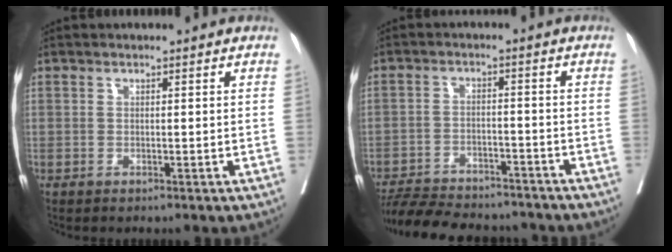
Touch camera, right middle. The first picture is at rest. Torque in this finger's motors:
{"motor_torque": [1.02, -1.12, 0.14, 0.07]}